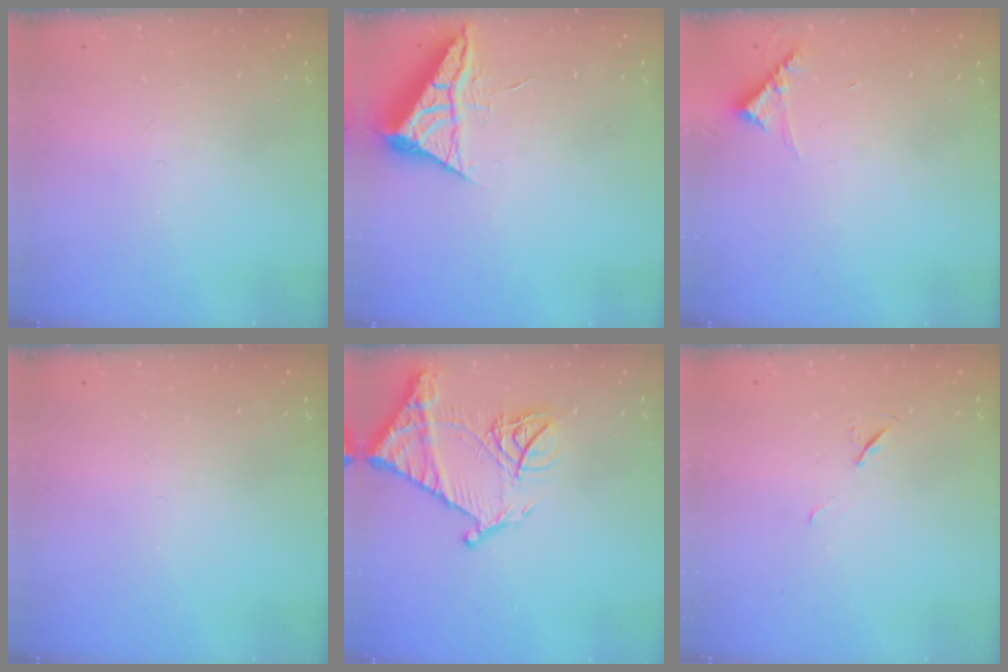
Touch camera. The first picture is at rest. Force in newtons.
{"total": 5.4, "press": 5.4, "slide": 0.8}
{"total": 5.4, "press": 5.4, "slide": 0.4}
{"total": 0.0}
{"total": 17.2, "press": 17.1, "slide": 1.7}
{"total": 4.9, "press": 4.4, "slide": 2.2}